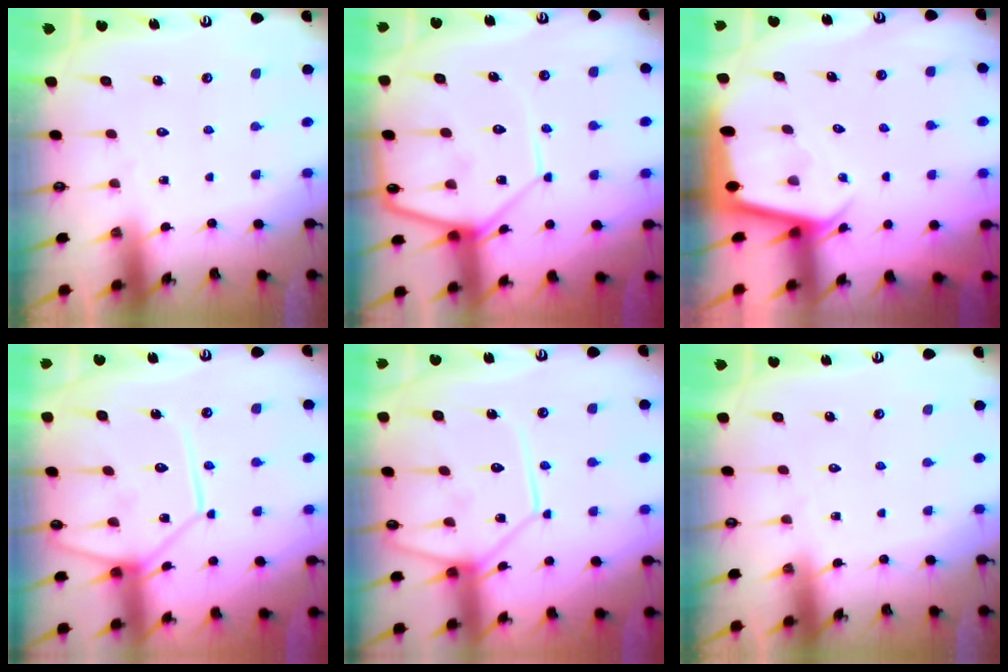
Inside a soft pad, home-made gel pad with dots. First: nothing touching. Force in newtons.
{"total": 11.8, "press": 11.7, "slide": 1.1}
{"total": 2.5, "press": 2.5, "slide": 0.1}
{"total": 13.2, "press": 13.1, "slide": 1.6}
{"total": 13.2, "press": 13.1, "slide": 1.6}
{"total": 0.0}